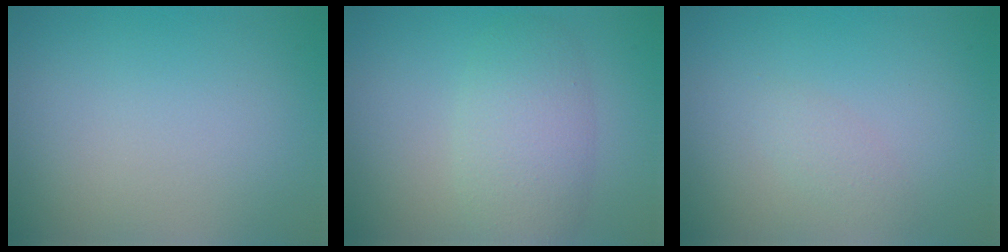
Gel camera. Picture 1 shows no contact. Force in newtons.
{"total": 4.4, "press": 4.4, "slide": 0.1}
{"total": 1.2, "press": 1.2, "slide": 0.1}